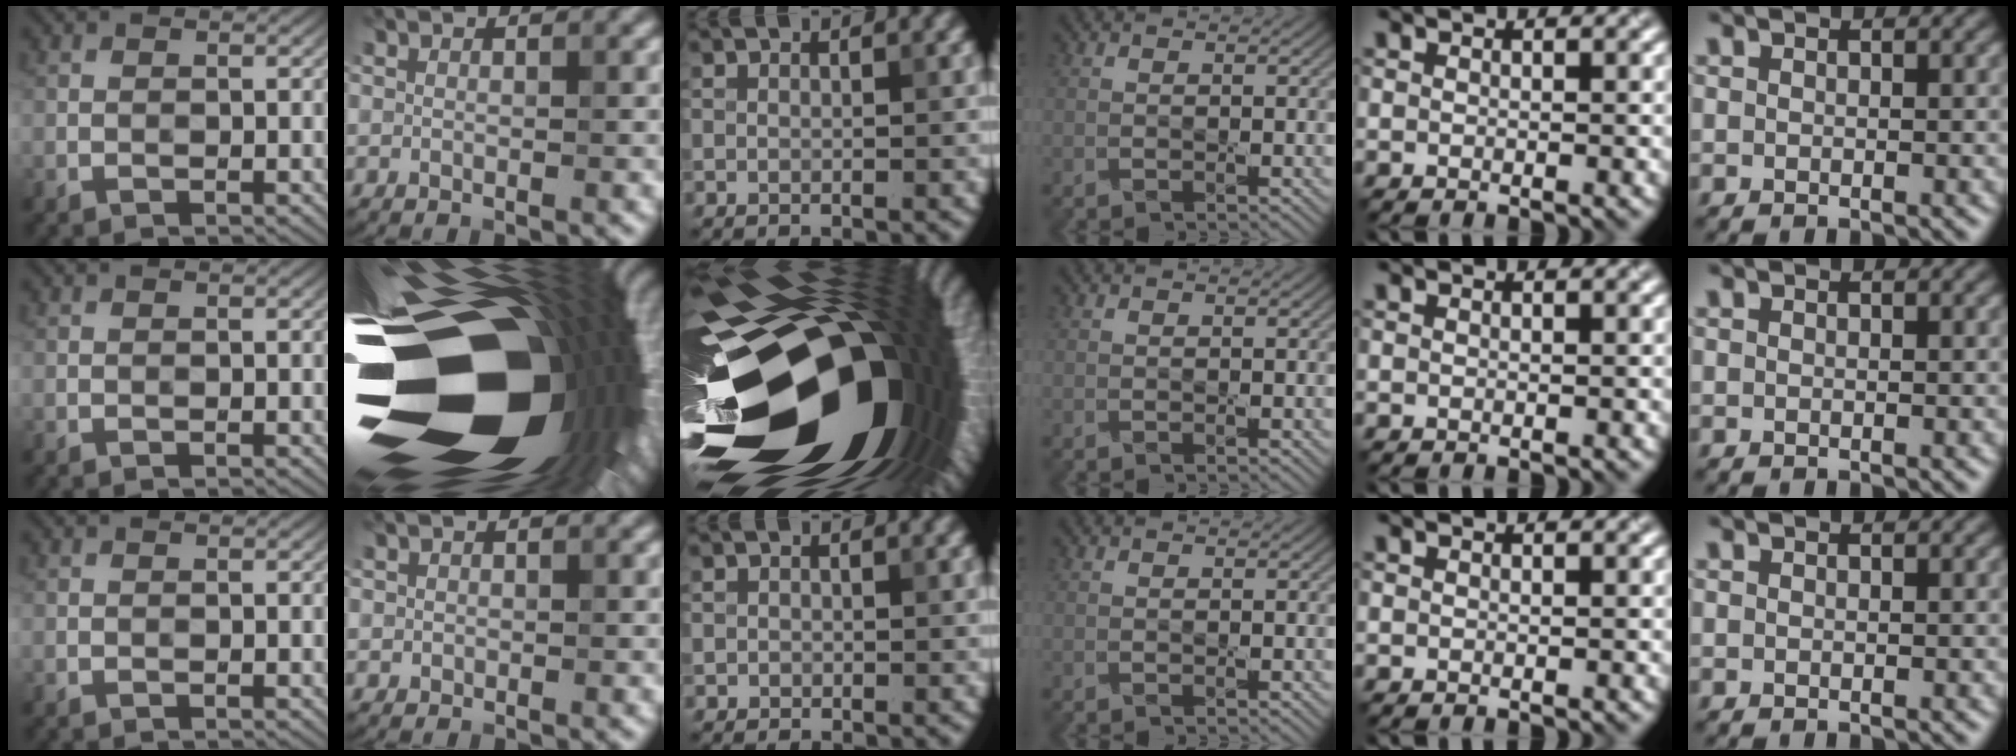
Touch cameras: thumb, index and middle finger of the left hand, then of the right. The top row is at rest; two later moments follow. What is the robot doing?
{"motion": "press", "object": "stapler"}